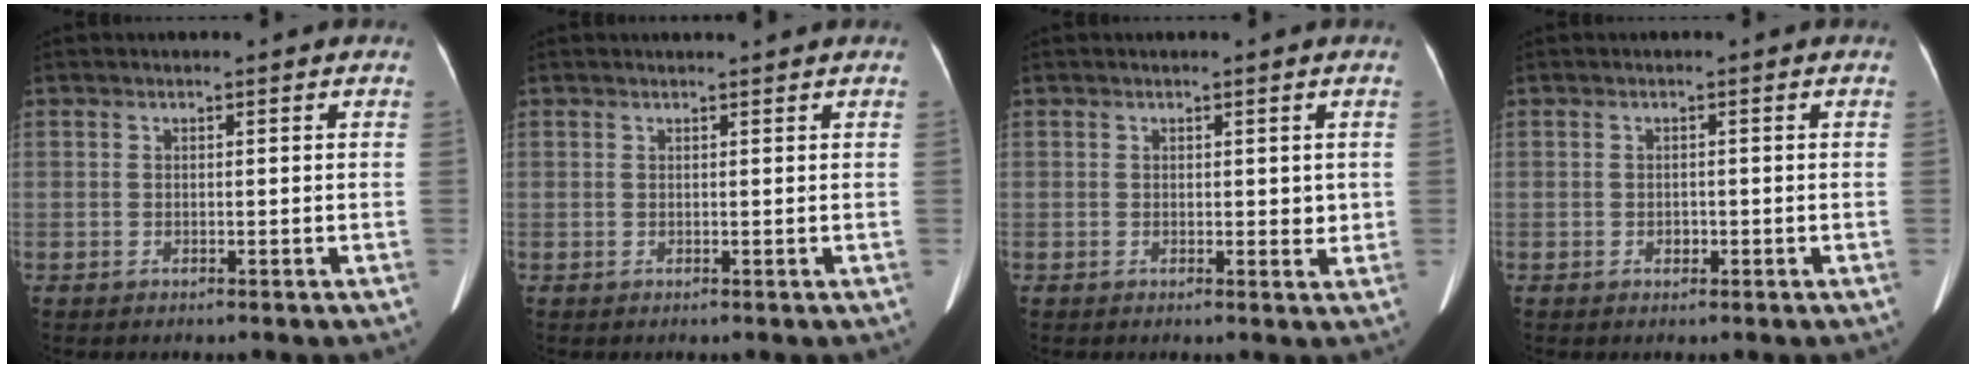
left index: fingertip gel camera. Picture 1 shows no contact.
{"total": 2.1, "force": [2.0, -0.3, 0.6], "torque": [-0.007, 0.011, 0.031]}
{"total": 2.1, "force": [0.9, 1.1, 1.5], "torque": [-0.021, -0.004, 0.015]}
{"total": 0.7, "force": [-0.4, 0.6, 0.2], "torque": [-0.008, -0.002, -0.006]}